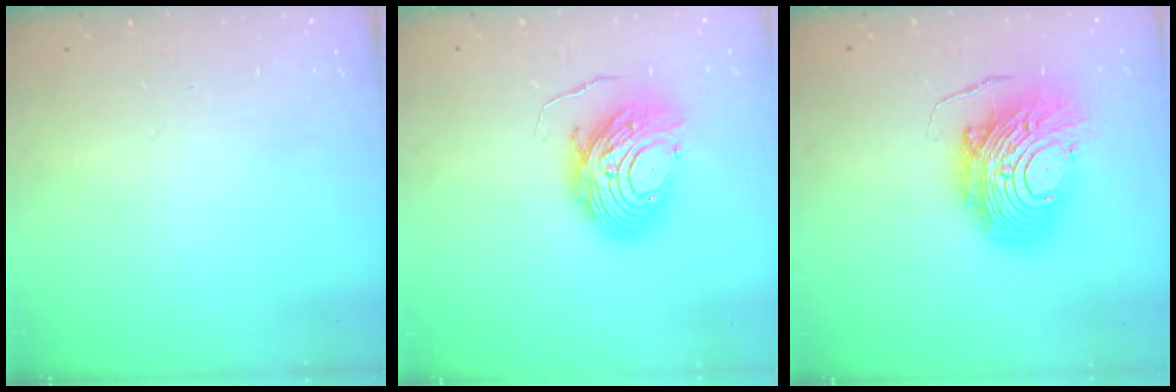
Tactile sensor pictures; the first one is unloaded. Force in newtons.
{"total": 12.2, "press": 12.1, "slide": 1.2}
{"total": 17.9, "press": 17.9, "slide": 1.5}